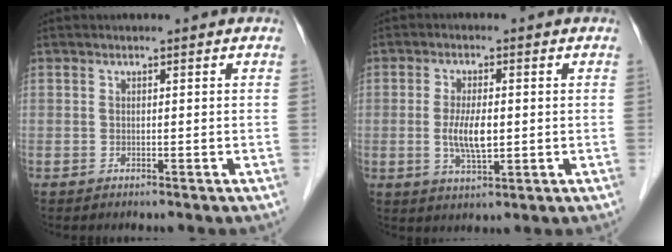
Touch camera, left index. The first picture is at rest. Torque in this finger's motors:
{"motor_torque": [1.21, 0.63, 0.30, 0.05]}